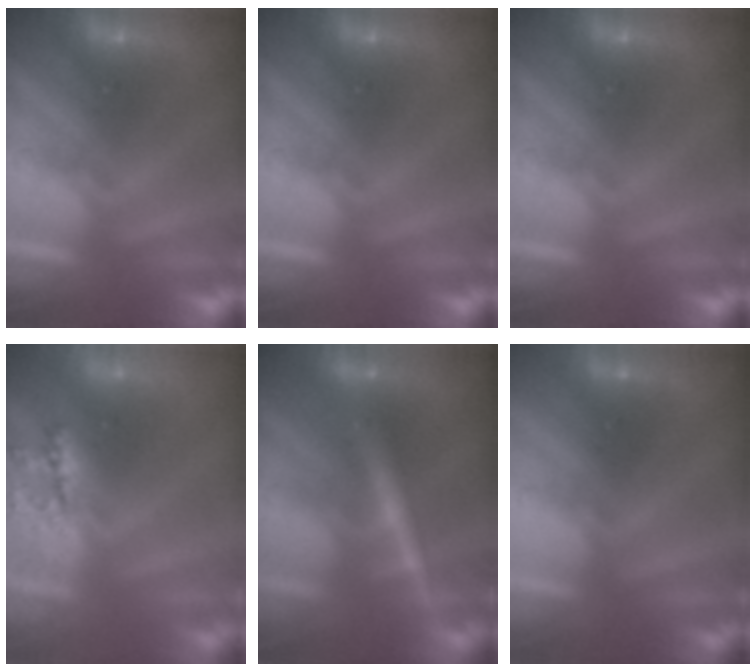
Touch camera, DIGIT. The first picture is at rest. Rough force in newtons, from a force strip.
{"total": 0.0}
{"total": 0.0}
{"total": 2.3}
{"total": 2.4}
{"total": 3.3}